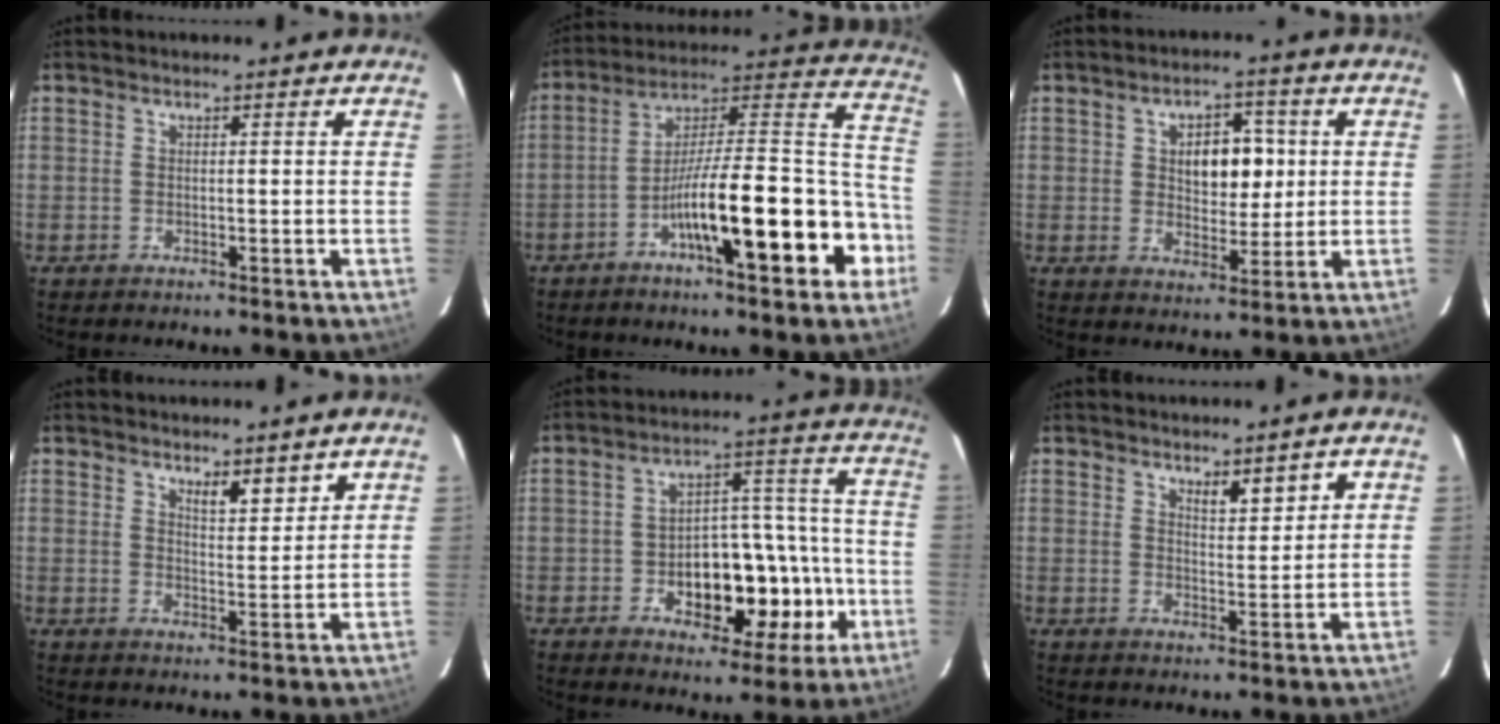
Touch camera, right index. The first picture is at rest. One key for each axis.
{"total": 20.4, "fx": -8.3, "fy": 3.6, "fz": 18.2, "tx": -0.246, "ty": 0.030, "tz": -0.123}
{"total": 7.5, "fx": 1.5, "fy": 4.2, "fz": 6.1, "tx": -0.089, "ty": 0.014, "tz": 0.030}
{"total": 3.8, "fx": 3.0, "fy": 1.0, "fz": 2.2, "tx": -0.035, "ty": -0.011, "tz": 0.051}
{"total": 15.3, "fx": -4.2, "fy": 7.3, "fz": 12.7, "tx": -0.168, "ty": 0.038, "tz": -0.047}
{"total": 3.7, "fx": 2.4, "fy": 1.0, "fz": 2.7, "tx": -0.044, "ty": -0.005, "tz": 0.042}